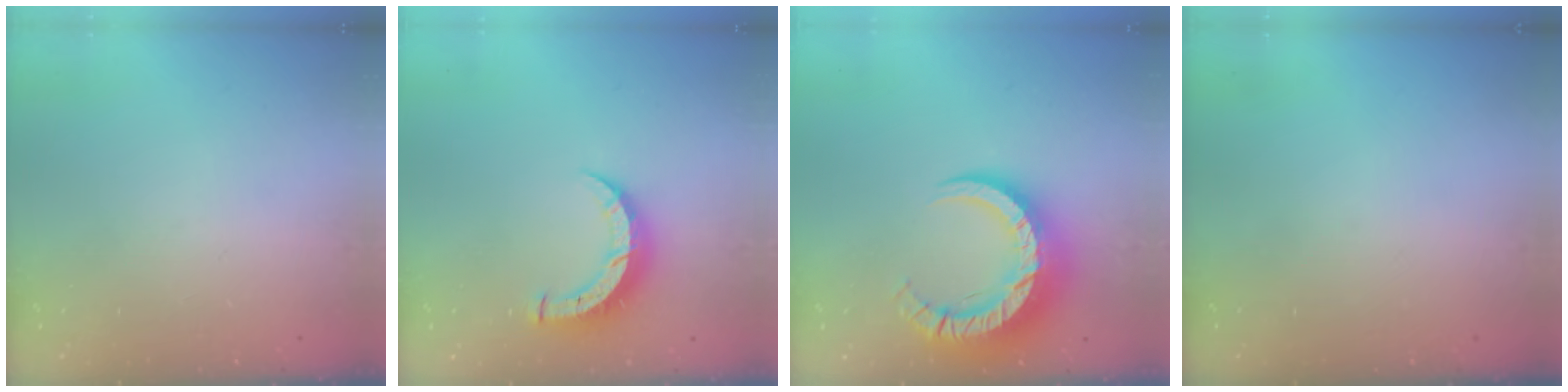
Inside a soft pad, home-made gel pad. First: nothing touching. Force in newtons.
{"total": 7.9, "press": 7.8, "slide": 0.8}
{"total": 15.2, "press": 15.1, "slide": 1.6}
{"total": 0.0}